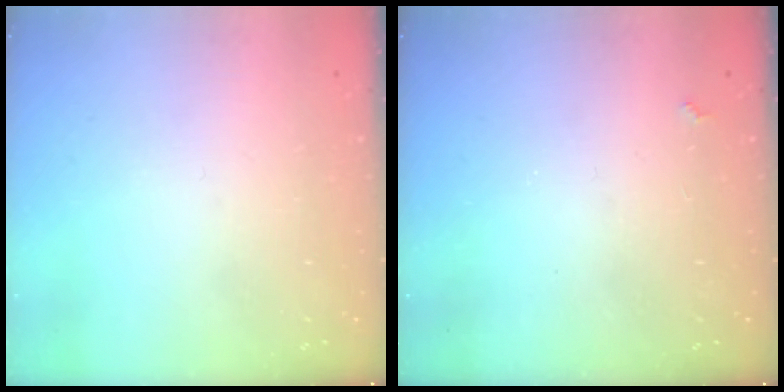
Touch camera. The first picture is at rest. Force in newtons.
{"total": 1.7, "press": 1.7, "slide": 0.4}